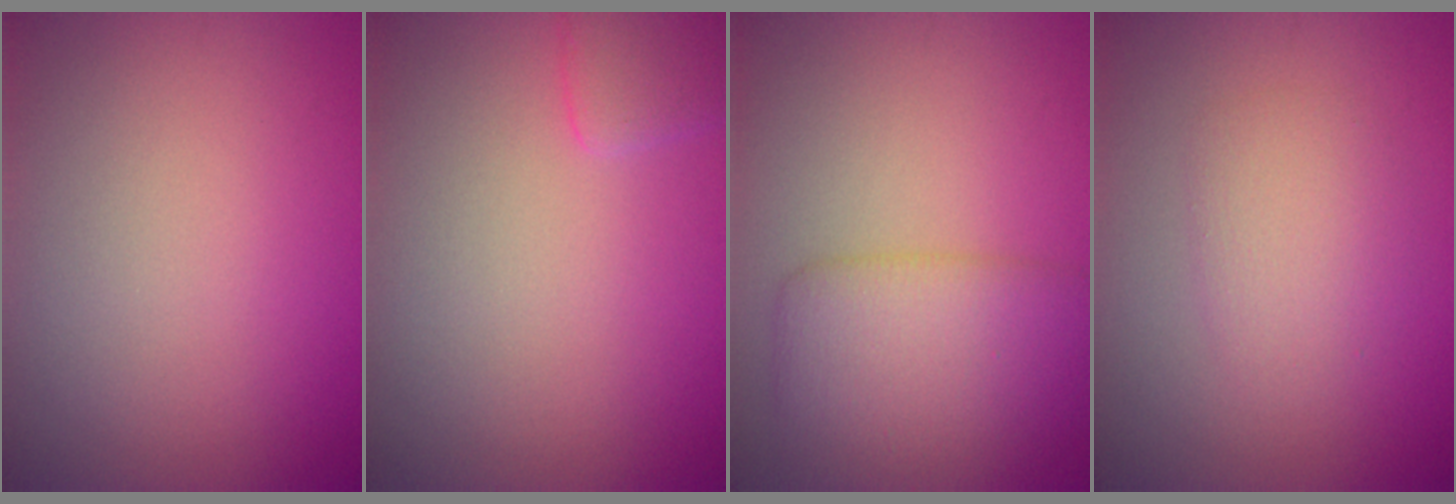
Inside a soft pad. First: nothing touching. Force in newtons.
{"total": 1.7, "press": 1.7, "slide": 0.1}
{"total": 5.2, "press": 5.2, "slide": 0.2}
{"total": 2.4, "press": 2.4, "slide": 0.2}